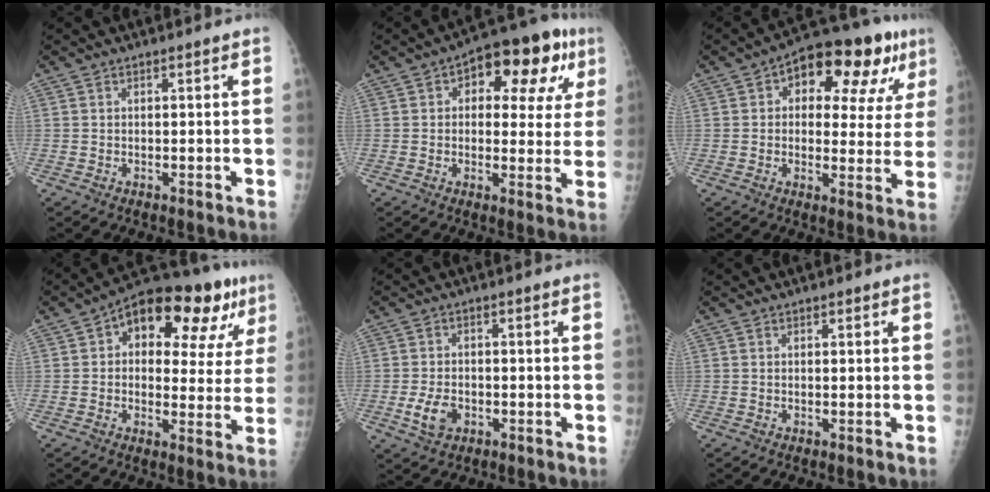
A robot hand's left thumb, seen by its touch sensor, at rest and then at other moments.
{"total": 15.5, "force": [5.8, 8.2, 11.8], "torque": [-0.101, 0.014, 0.066]}
{"total": 16.8, "force": [7.2, 8.6, 12.5], "torque": [-0.120, 0.010, 0.092]}
{"total": 19.1, "force": [8.3, 9.6, 14.3], "torque": [-0.151, 0.017, 0.110]}
{"total": 4.8, "force": [-1.6, 3.3, 3.2], "torque": [-0.057, 0.002, -0.026]}
{"total": 0.6, "force": [0.4, 0.3, 0.2], "torque": [0.000, -0.003, 0.004]}